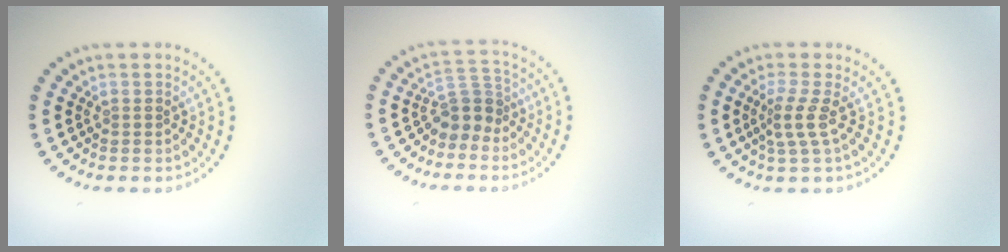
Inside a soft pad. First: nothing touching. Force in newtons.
{"total": 3.0, "press": 2.8, "slide": 1.1}
{"total": 2.3, "press": 1.5, "slide": 1.7}